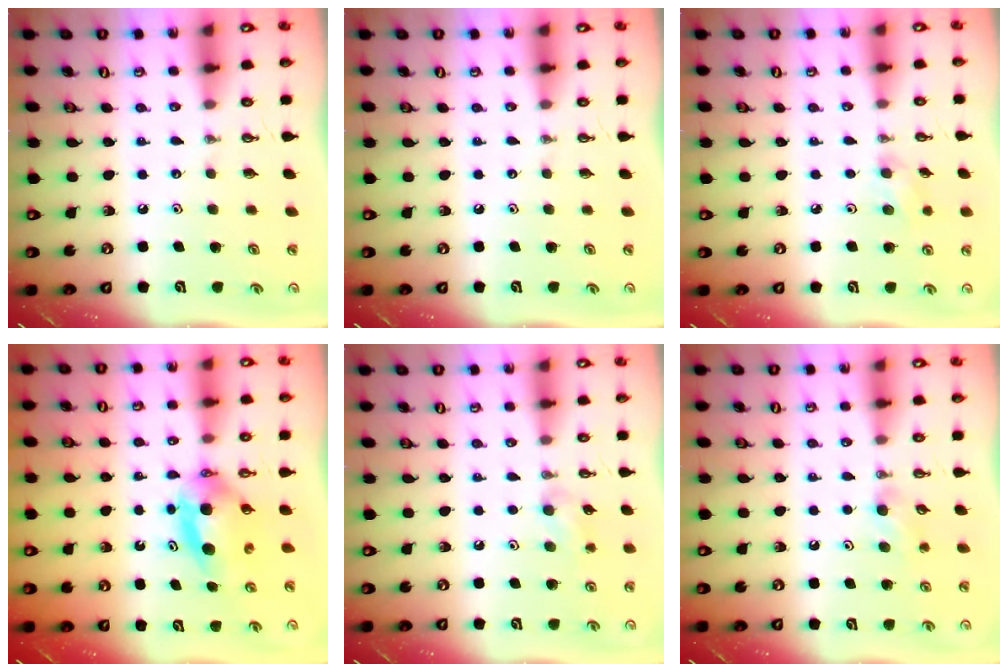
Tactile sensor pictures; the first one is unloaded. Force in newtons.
{"total": 0.0}
{"total": 5.4, "press": 4.9, "slide": 2.1}
{"total": 7.0, "press": 6.3, "slide": 3.0}
{"total": 8.4, "press": 7.5, "slide": 3.7}
{"total": 5.3, "press": 5.1, "slide": 1.4}